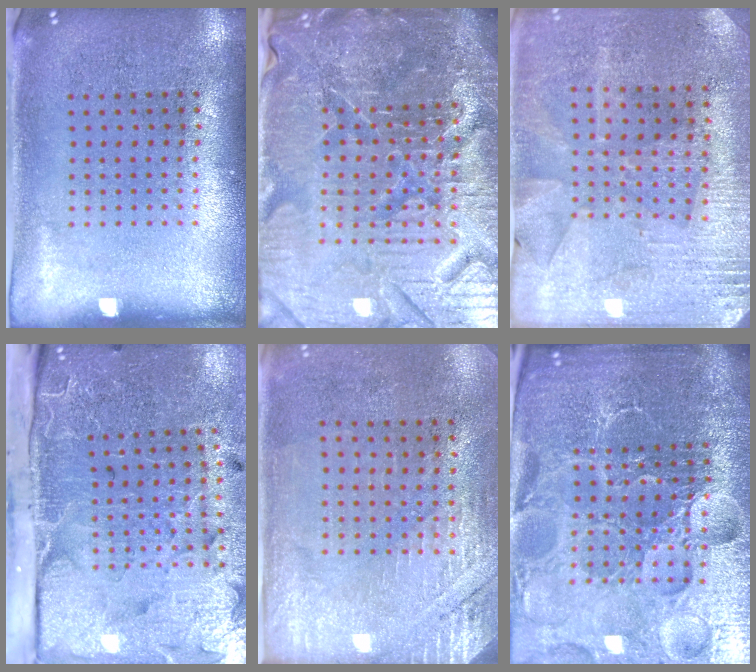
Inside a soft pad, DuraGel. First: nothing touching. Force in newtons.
{"total": 6.8, "press": 6.1, "slide": 2.9}
{"total": 2.8, "press": 2.7, "slide": 0.7}
{"total": 5.1, "press": 4.0, "slide": 3.1}
{"total": 2.7, "press": 2.4, "slide": 1.2}
{"total": 6.2, "press": 5.5, "slide": 2.7}